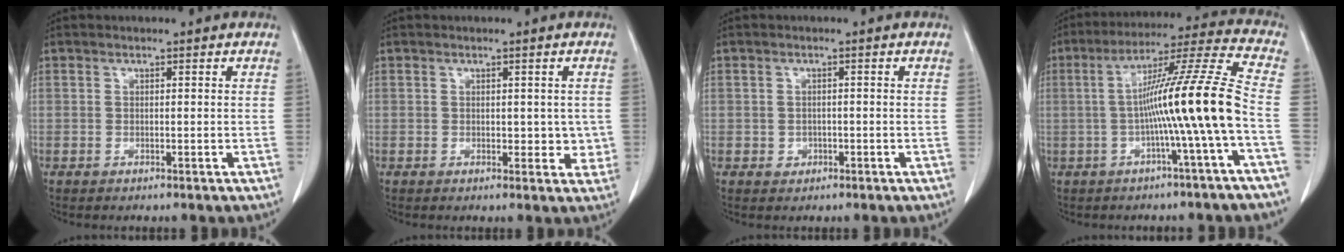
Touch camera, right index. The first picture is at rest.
{"total": 3.0, "force": [0.2, 2.1, 2.2], "torque": [-0.012, 0.000, 0.005]}
{"total": 1.5, "force": [-0.6, 1.4, 0.3], "torque": [-0.002, 0.006, -0.006]}
{"total": 14.0, "force": [-2.7, -2.3, 13.6], "torque": [-0.218, 0.018, -0.052]}